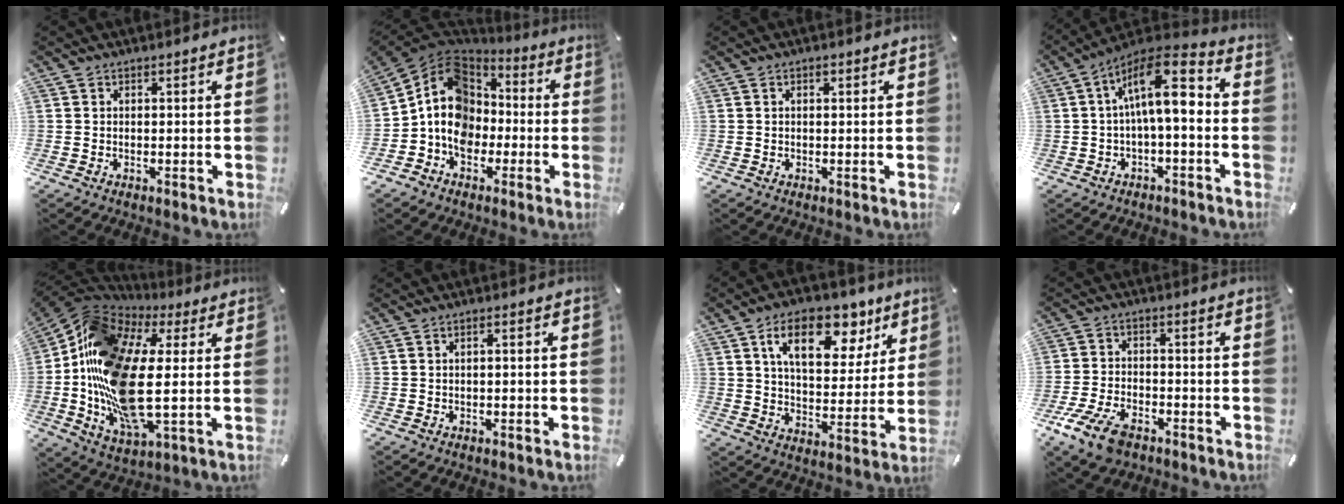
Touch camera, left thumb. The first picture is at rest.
{"total": 14.0, "force": [-2.5, 12.1, 6.6], "torque": [-0.137, 0.024, -0.046]}
{"total": 0.5, "force": [0.3, 0.3, 0.3], "torque": [-0.008, 0.003, 0.004]}
{"total": 12.9, "force": [2.0, 5.3, 11.6], "torque": [-0.192, -0.010, 0.035]}
{"total": 21.6, "force": [-0.7, 11.1, 18.5], "torque": [-0.414, -0.015, -0.016]}
{"total": 0.9, "force": [-0.5, 0.4, 0.6], "torque": [-0.012, 0.002, -0.010]}
{"total": 16.3, "force": [9.1, 9.0, 10.0], "torque": [-0.149, -0.033, 0.152]}
{"total": 9.3, "force": [-5.9, 5.0, 5.0], "torque": [-0.112, 0.025, -0.111]}